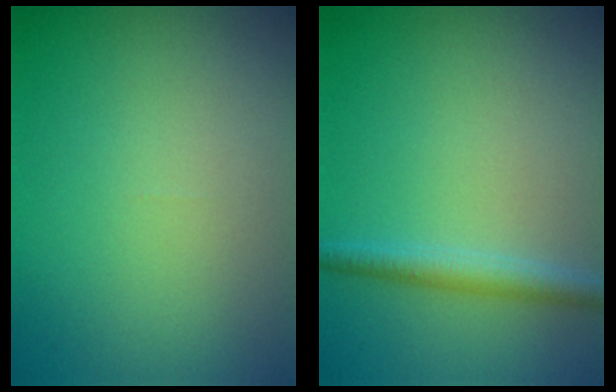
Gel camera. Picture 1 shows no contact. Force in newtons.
{"total": 2.3, "press": 2.3, "slide": 0.1}